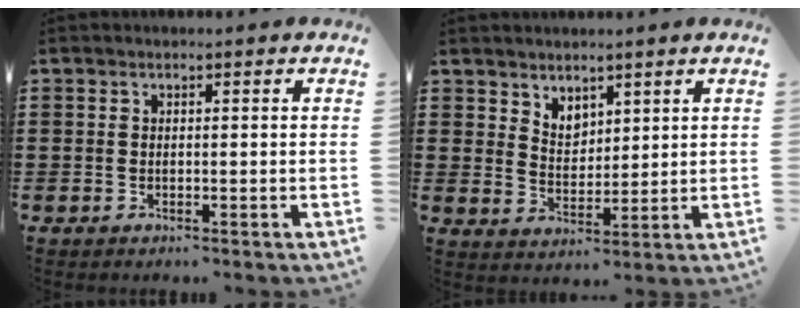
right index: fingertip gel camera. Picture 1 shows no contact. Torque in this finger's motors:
{"motor_torque": [0.07, -0.06, 0.07, 0.02]}